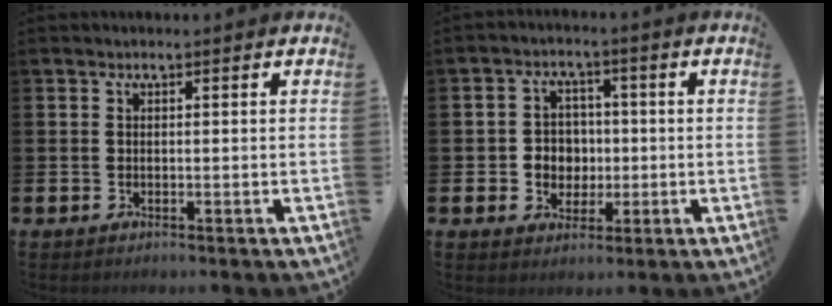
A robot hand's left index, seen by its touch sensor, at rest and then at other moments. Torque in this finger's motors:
{"motor_torque": [0.58, -0.40, 0.12, 0.06]}